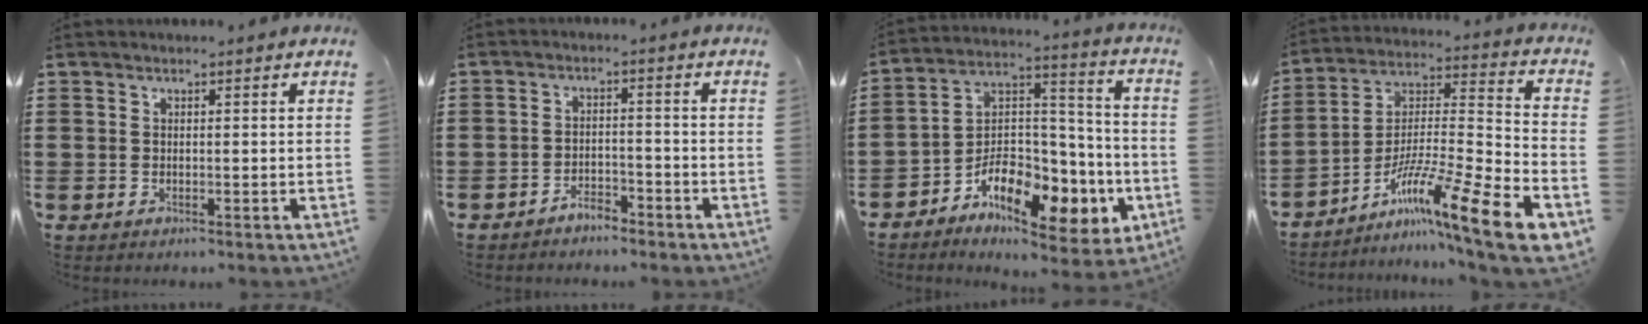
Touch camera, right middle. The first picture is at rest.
{"total": 2.9, "force": [-2.8, 0.5, 0.3], "torque": [-0.012, 0.003, -0.058]}
{"total": 10.6, "force": [-6.2, 5.5, 6.6], "torque": [-0.125, 0.008, -0.113]}
{"total": 14.4, "force": [-9.5, 0.3, 10.8], "torque": [-0.172, 0.007, -0.171]}